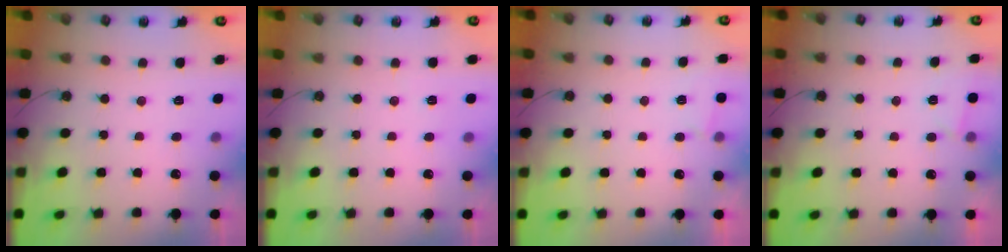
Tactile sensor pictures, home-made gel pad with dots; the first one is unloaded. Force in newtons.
{"total": 2.5, "press": 1.1, "slide": 2.2}
{"total": 1.7, "press": 1.6, "slide": 0.4}
{"total": 2.0, "press": 1.9, "slide": 0.3}